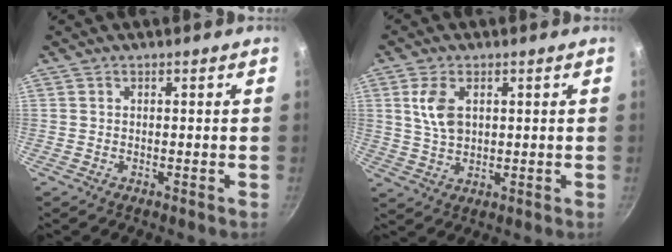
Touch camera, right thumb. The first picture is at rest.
{"total": 6.6, "force": [1.9, 4.0, 4.9], "torque": [-0.089, -0.007, 0.039]}